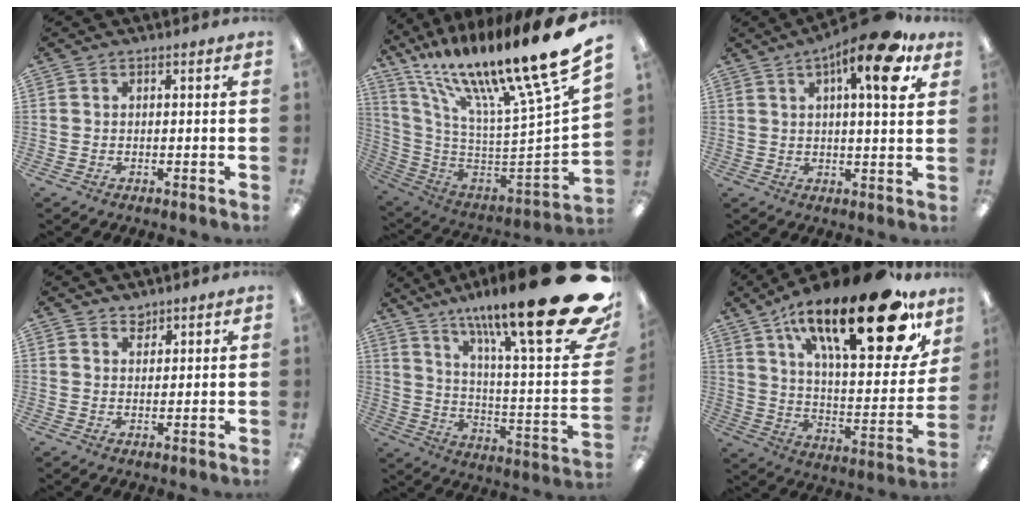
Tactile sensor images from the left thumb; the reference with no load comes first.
{"total": 19.0, "force": [14.6, -0.4, 12.1], "torque": [-0.170, -0.155, 0.226]}
{"total": 14.8, "force": [7.5, 4.2, 12.0], "torque": [-0.168, -0.030, 0.111]}
{"total": 2.1, "force": [2.0, 0.7, 0.2], "torque": [0.003, -0.008, 0.036]}
{"total": 27.2, "force": [17.1, 4.4, 20.7], "torque": [-0.298, -0.123, 0.275]}
{"total": 30.7, "force": [16.7, 11.4, 23.2], "torque": [-0.343, -0.095, 0.273]}